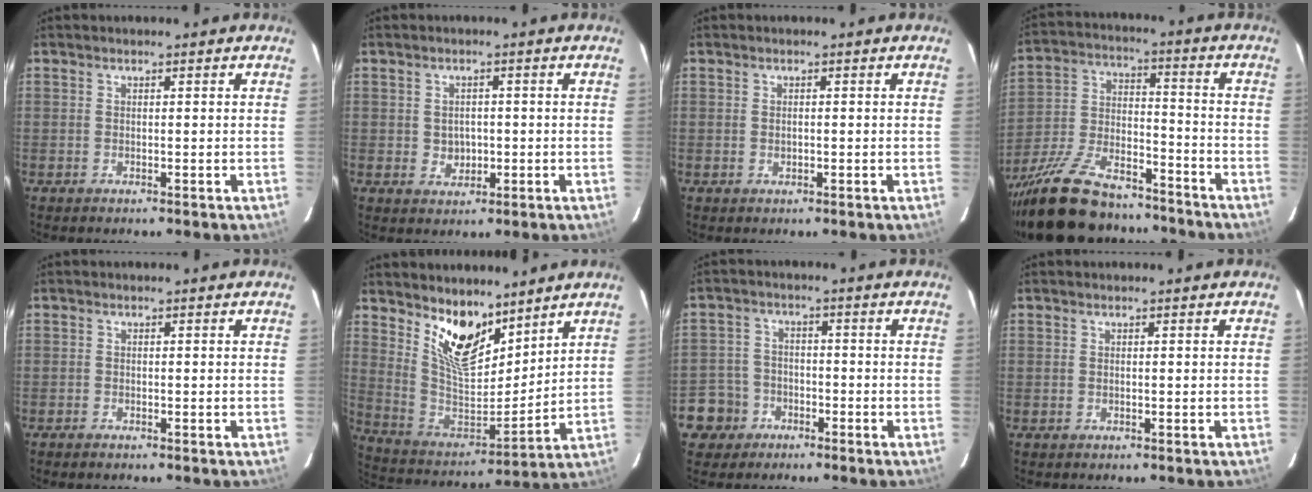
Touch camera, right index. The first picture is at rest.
{"total": 3.4, "force": [-0.4, 2.9, 1.6], "torque": [-0.028, 0.004, -0.001]}
{"total": 0.9, "force": [-0.2, 0.5, 0.6], "torque": [-0.012, 0.001, -0.003]}
{"total": 21.7, "force": [-17.0, 8.3, 10.5], "torque": [-0.216, -0.007, -0.275]}
{"total": 1.1, "force": [-0.9, 0.3, 0.4], "torque": [-0.010, -0.002, -0.020]}
{"total": 13.9, "force": [9.7, 6.1, 7.8], "torque": [-0.150, -0.015, 0.188]}
{"total": 6.2, "force": [-3.2, 5.3, 0.3], "torque": [-0.020, 0.026, -0.061]}
{"total": 0.0}